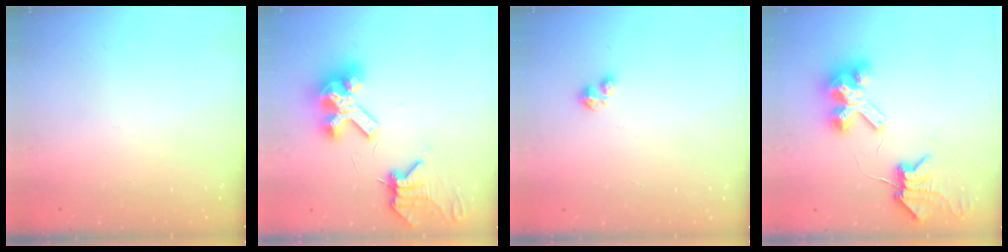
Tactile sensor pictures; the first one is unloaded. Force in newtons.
{"total": 11.5, "press": 11.4, "slide": 1.5}
{"total": 1.6, "press": 1.6, "slide": 0.3}
{"total": 8.8, "press": 8.7, "slide": 1.2}